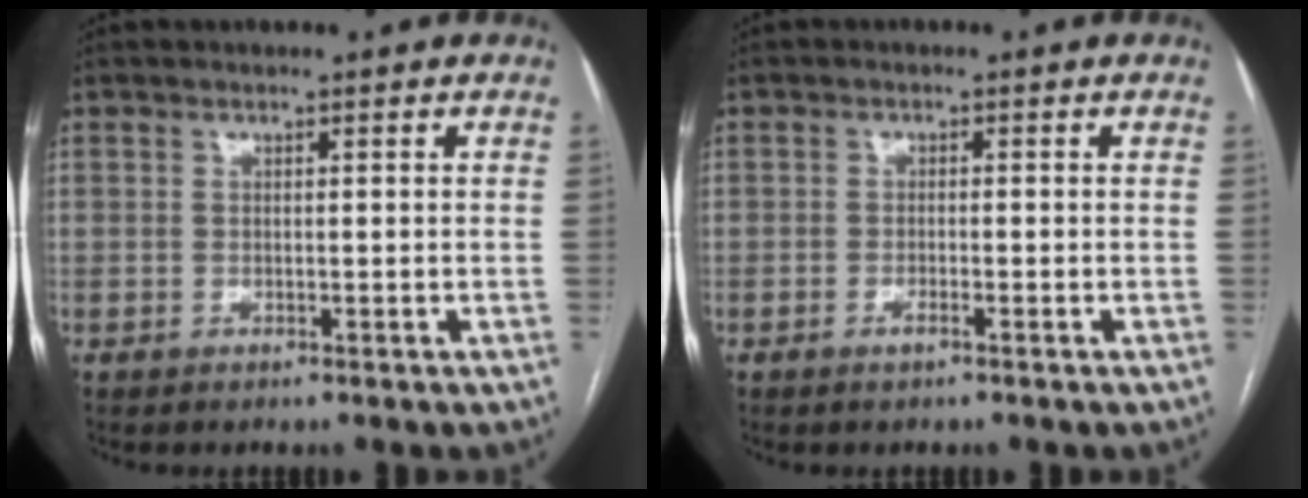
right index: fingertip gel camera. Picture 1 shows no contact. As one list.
[{"total": 1.2, "force": [-0.8, 0.5, 0.8], "torque": [-0.013, 0.001, -0.012]}]